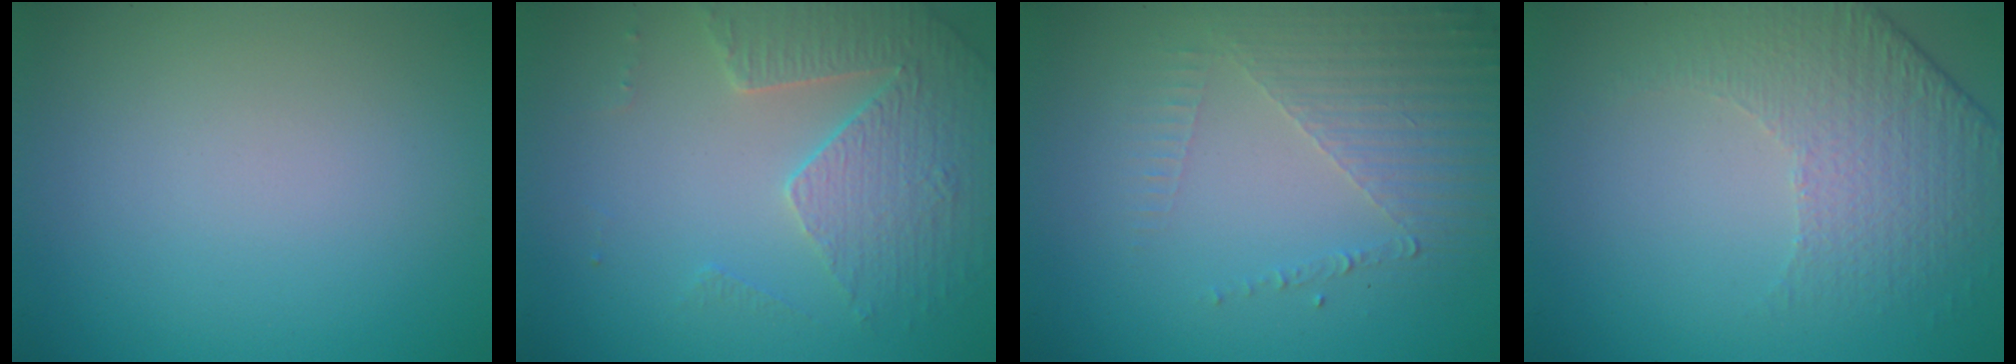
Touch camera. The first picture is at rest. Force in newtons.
{"total": 3.7, "press": 3.6, "slide": 0.9}
{"total": 4.9, "press": 2.9, "slide": 3.9}
{"total": 4.7, "press": 3.2, "slide": 3.4}